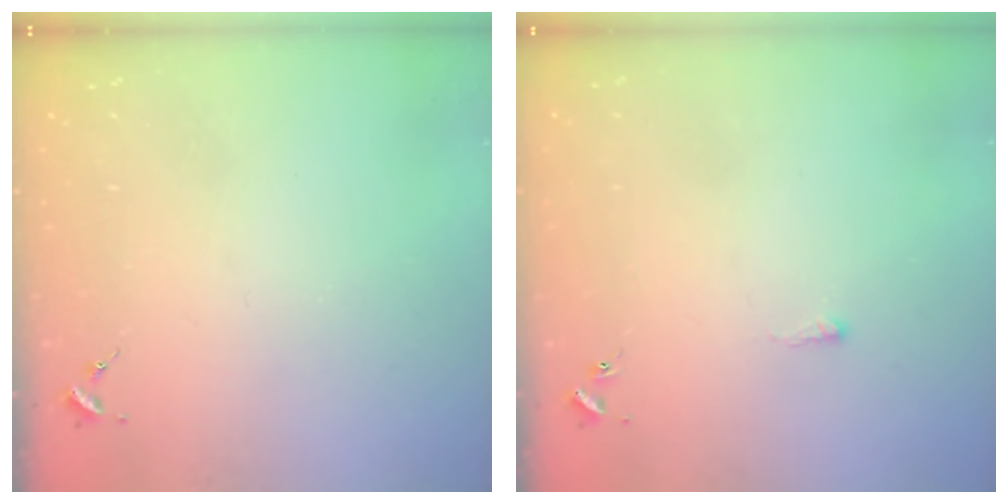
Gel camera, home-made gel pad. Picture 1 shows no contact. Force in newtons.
{"total": 1.5, "press": 1.5, "slide": 0.4}